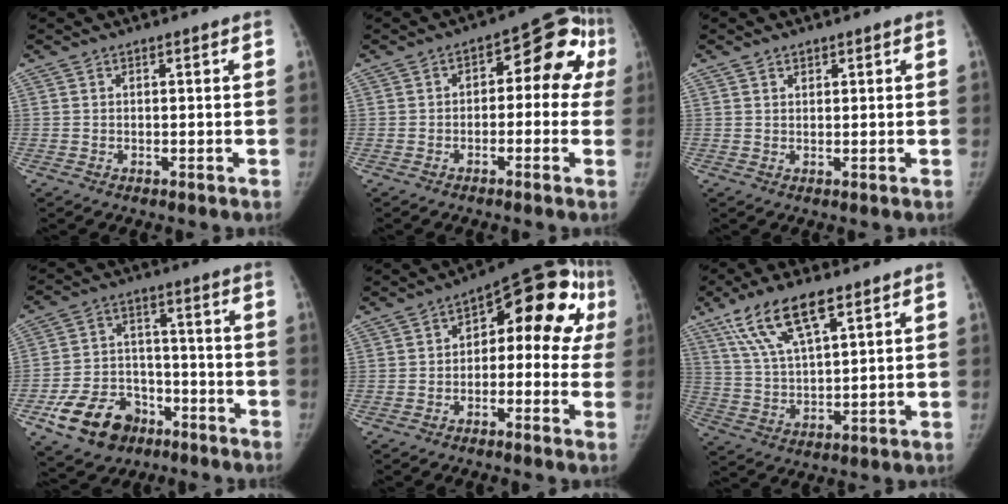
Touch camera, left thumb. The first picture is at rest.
{"total": 12.1, "force": [0.7, 6.9, 10.0], "torque": [-0.078, 0.049, -0.003]}
{"total": 1.2, "force": [0.8, 0.9, 0.2], "torque": [0.008, -0.004, 0.011]}
{"total": 13.6, "force": [-7.6, 9.6, 6.0], "torque": [-0.082, 0.051, -0.123]}
{"total": 16.1, "force": [1.8, 8.9, 13.3], "torque": [-0.121, 0.050, 0.010]}
{"total": 13.2, "force": [7.7, 4.3, 9.9], "torque": [-0.181, -0.018, 0.151]}